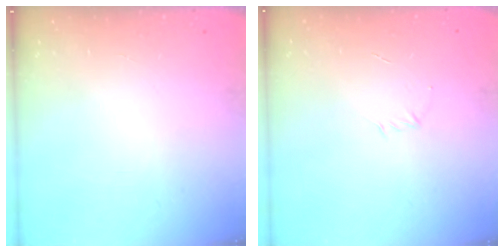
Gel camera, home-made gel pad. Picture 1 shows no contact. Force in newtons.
{"total": 2.8, "press": 2.7, "slide": 0.8}